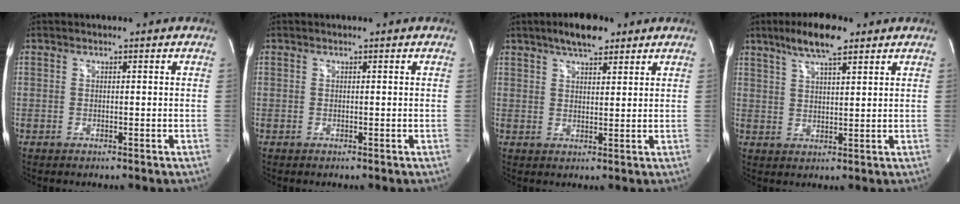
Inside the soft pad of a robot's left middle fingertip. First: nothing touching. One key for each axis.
{"total": 0.0}
{"total": 6.4, "fx": 4.6, "fy": 2.1, "fz": 3.9, "tx": -0.069, "ty": 0.010, "tz": 0.077}
{"total": 7.9, "fx": 5.5, "fy": 1.4, "fz": 5.6, "tx": -0.108, "ty": 0.012, "tz": 0.095}